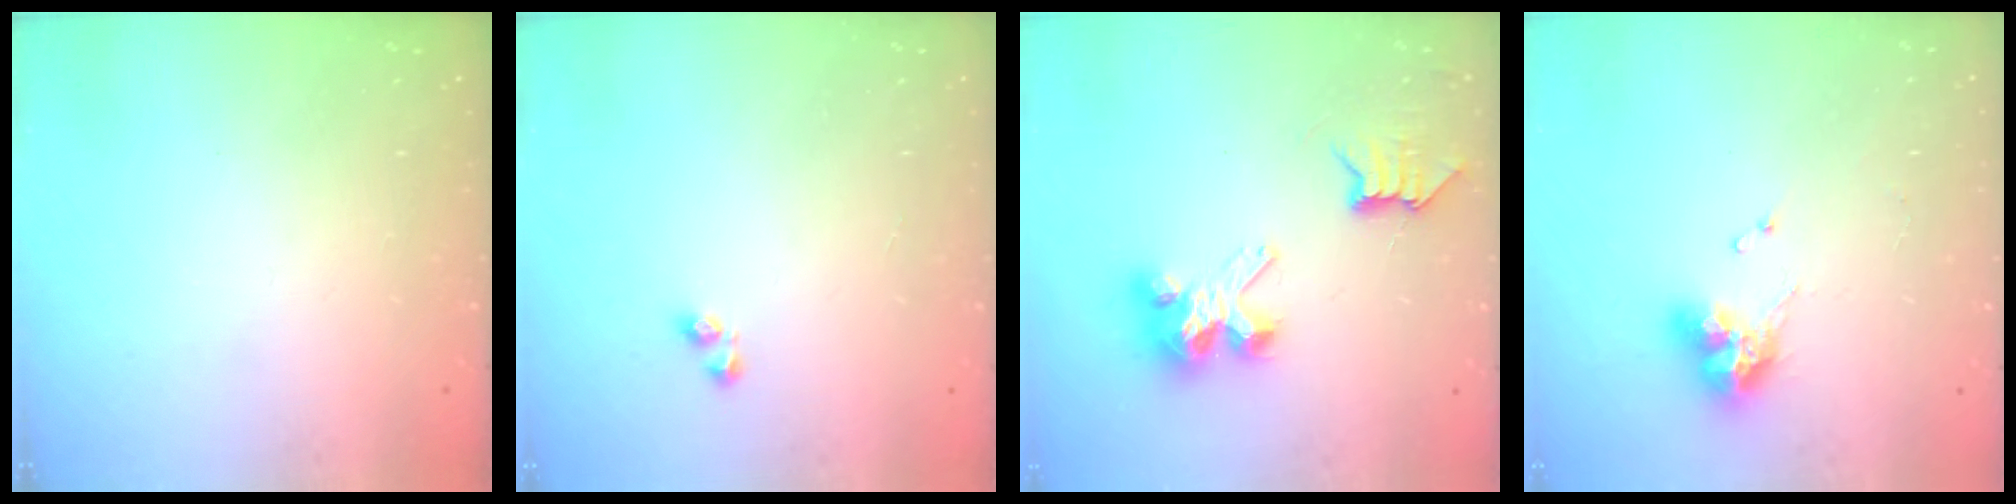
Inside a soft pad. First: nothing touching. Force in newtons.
{"total": 2.4, "press": 2.1, "slide": 1.2}
{"total": 7.6, "press": 7.6, "slide": 0.4}
{"total": 9.3, "press": 9.3, "slide": 0.8}